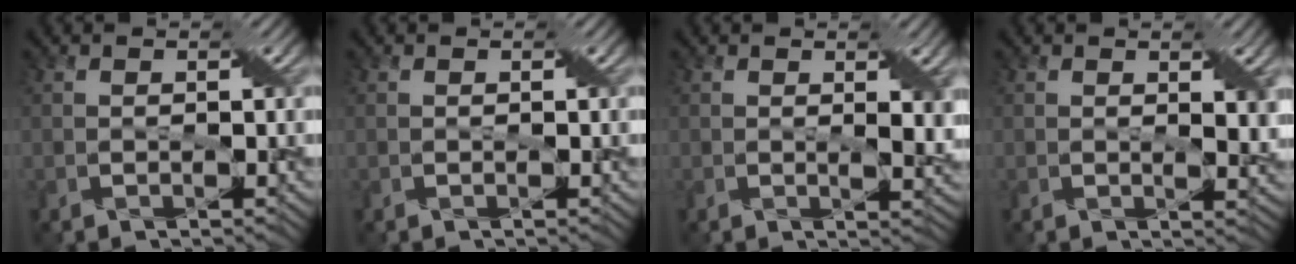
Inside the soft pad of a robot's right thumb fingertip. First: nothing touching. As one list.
[{"total": 0.0}, {"total": 2.9, "force": [0.9, 1.0, 2.6], "torque": [-0.045, -0.003, 0.018]}, {"total": 2.7, "force": [1.0, 0.9, 2.3], "torque": [-0.040, -0.004, 0.019]}]